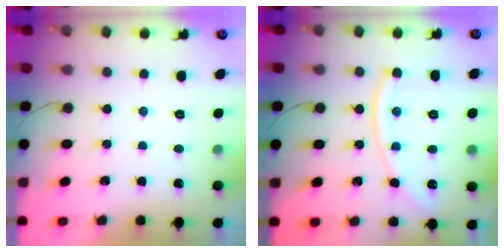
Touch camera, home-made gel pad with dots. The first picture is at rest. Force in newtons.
{"total": 11.5, "press": 11.4, "slide": 1.3}